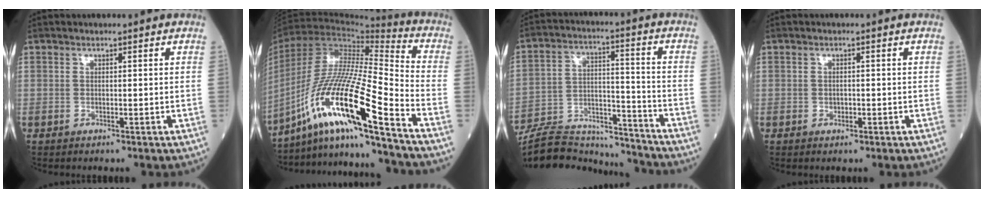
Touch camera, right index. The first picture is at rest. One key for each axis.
{"total": 19.9, "fx": -13.0, "fy": -0.6, "fz": 15.1, "tx": -0.321, "ty": -0.019, "tz": -0.241}
{"total": 17.5, "fx": -16.8, "fy": 3.4, "fz": 3.9, "tx": -0.085, "ty": 0.022, "tz": -0.266}
{"total": 0.8, "fx": -0.1, "fy": 0.6, "fz": 0.5, "tx": -0.011, "ty": 0.001, "tz": 0.001}